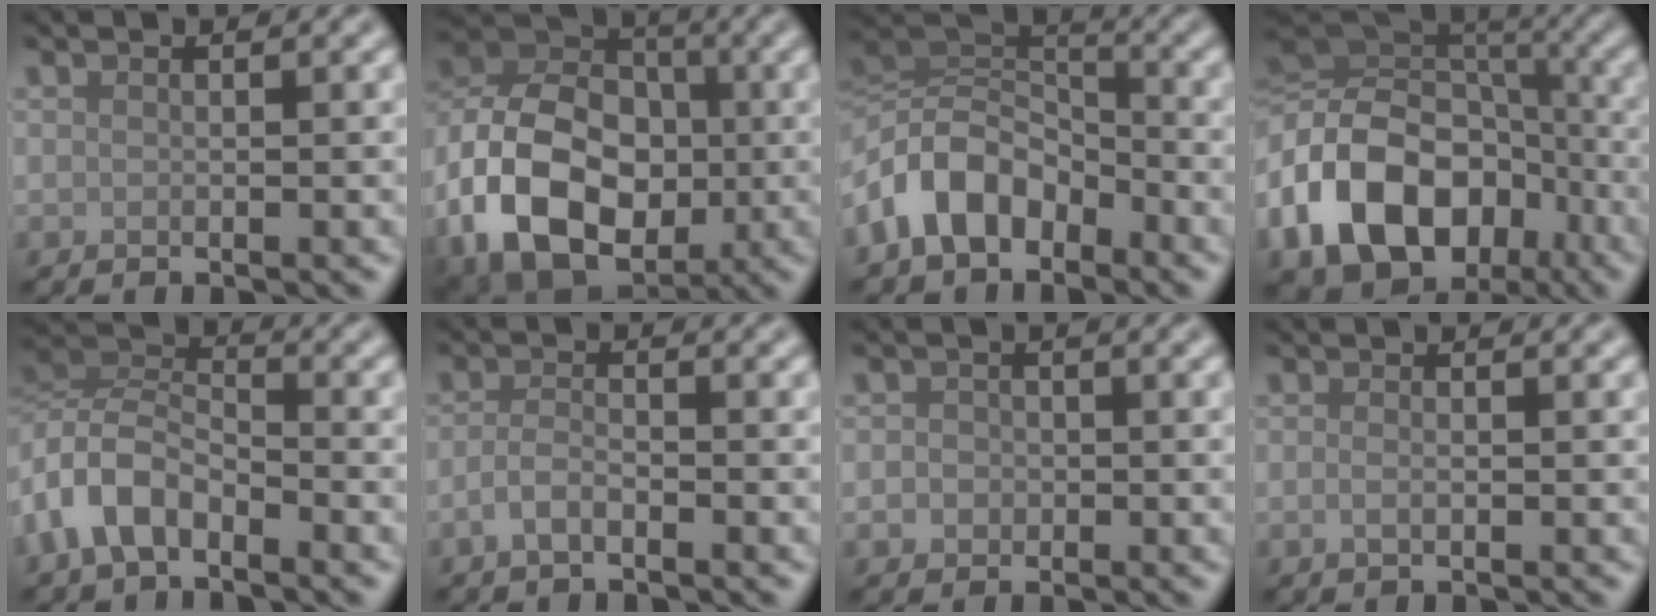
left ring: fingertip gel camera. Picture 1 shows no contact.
{"total": 14.1, "force": [-3.7, 10.0, 9.2], "torque": [-0.181, -0.006, -0.072]}
{"total": 7.6, "force": [-4.0, 4.9, 4.3], "torque": [-0.079, 0.011, -0.091]}
{"total": 15.3, "force": [-5.2, 11.4, 8.8], "torque": [-0.198, -0.011, -0.100]}
{"total": 5.1, "force": [-3.0, 3.0, 2.8], "torque": [-0.055, 0.004, -0.074]}
{"total": 1.9, "force": [-1.1, 0.7, 1.3], "torque": [-0.029, 0.003, -0.026]}
{"total": 1.8, "force": [-0.3, 1.7, 0.6], "torque": [0.005, 0.001, -0.012]}
{"total": 0.9, "force": [-0.2, 0.4, 0.8], "torque": [-0.019, -0.004, -0.005]}